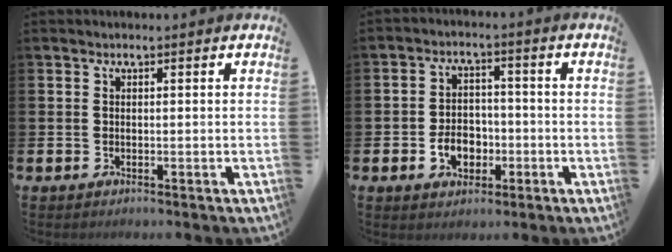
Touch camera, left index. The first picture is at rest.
{"total": 4.8, "force": [-1.8, 3.6, 2.6], "torque": [-0.037, 0.002, -0.038]}